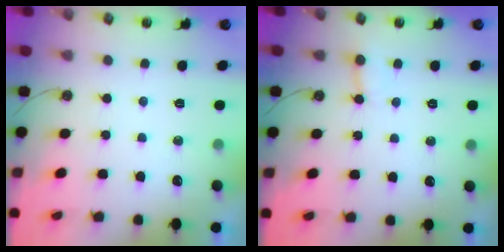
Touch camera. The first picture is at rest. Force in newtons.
{"total": 4.6, "press": 4.6, "slide": 0.4}